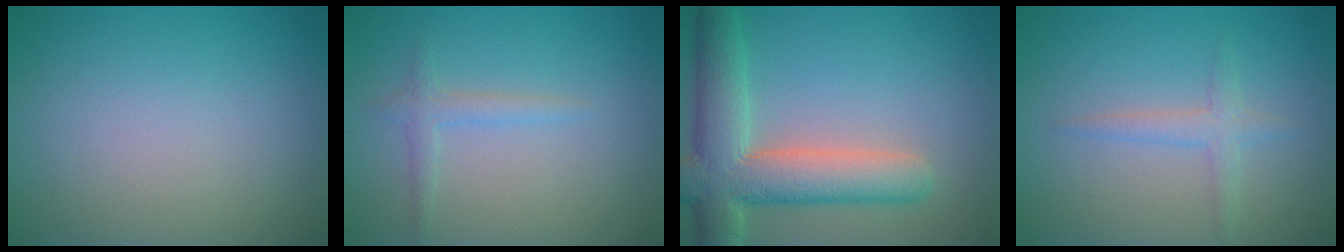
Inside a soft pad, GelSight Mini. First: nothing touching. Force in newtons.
{"total": 1.5, "press": 1.4, "slide": 0.1}
{"total": 8.2, "press": 8.2, "slide": 0.9}
{"total": 1.9, "press": 1.9, "slide": 0.1}